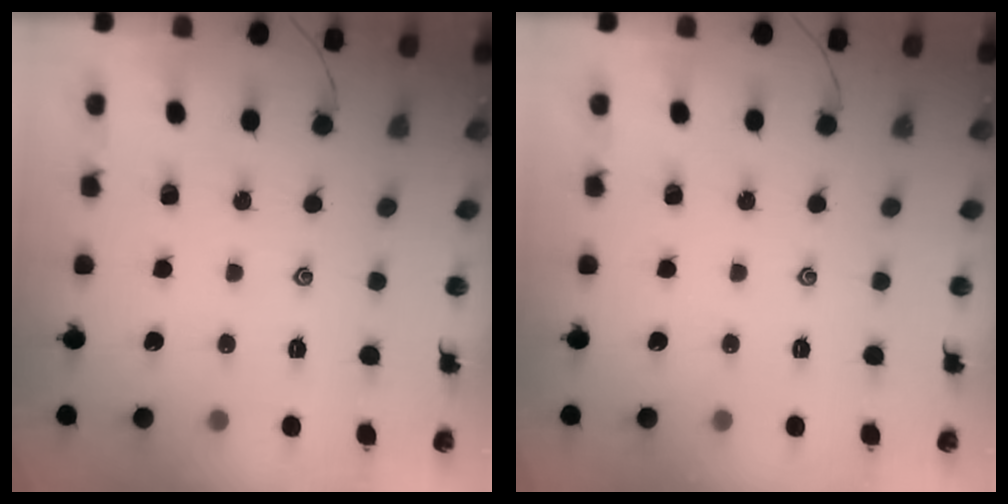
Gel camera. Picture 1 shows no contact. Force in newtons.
{"total": 0.0}